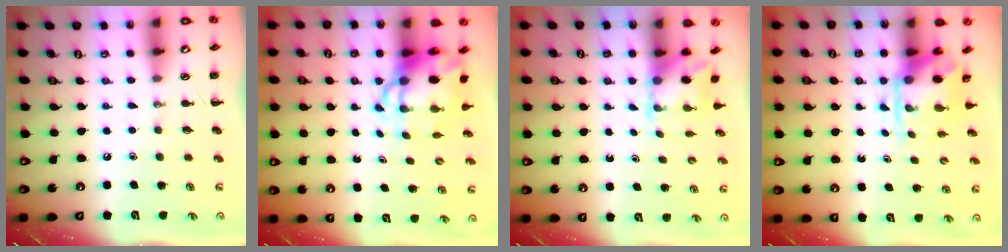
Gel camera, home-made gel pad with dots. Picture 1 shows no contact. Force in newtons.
{"total": 7.0, "press": 6.8, "slide": 1.9}
{"total": 2.0, "press": 1.9, "slide": 0.7}
{"total": 3.8, "press": 3.7, "slide": 0.8}